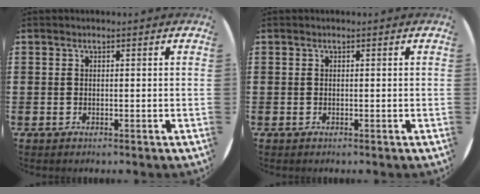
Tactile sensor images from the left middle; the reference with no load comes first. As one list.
[{"total": 0.0}]